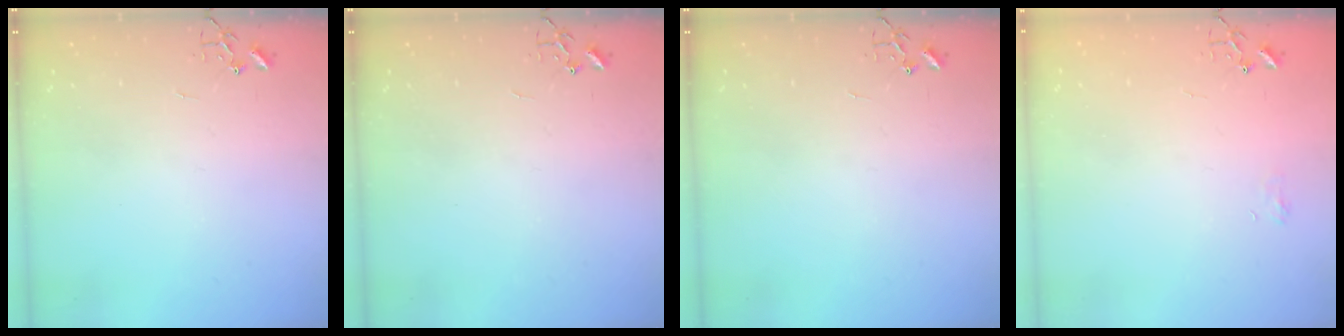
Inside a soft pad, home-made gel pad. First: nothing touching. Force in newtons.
{"total": 0.0}
{"total": 0.0}
{"total": 5.1, "press": 5.1, "slide": 0.6}